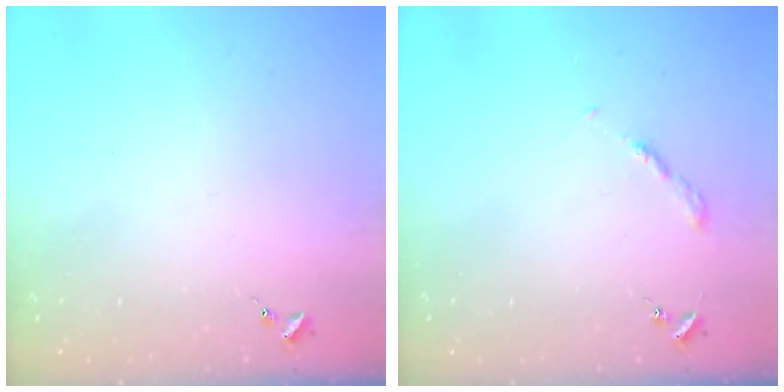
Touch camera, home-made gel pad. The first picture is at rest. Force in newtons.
{"total": 2.7, "press": 2.6, "slide": 0.3}